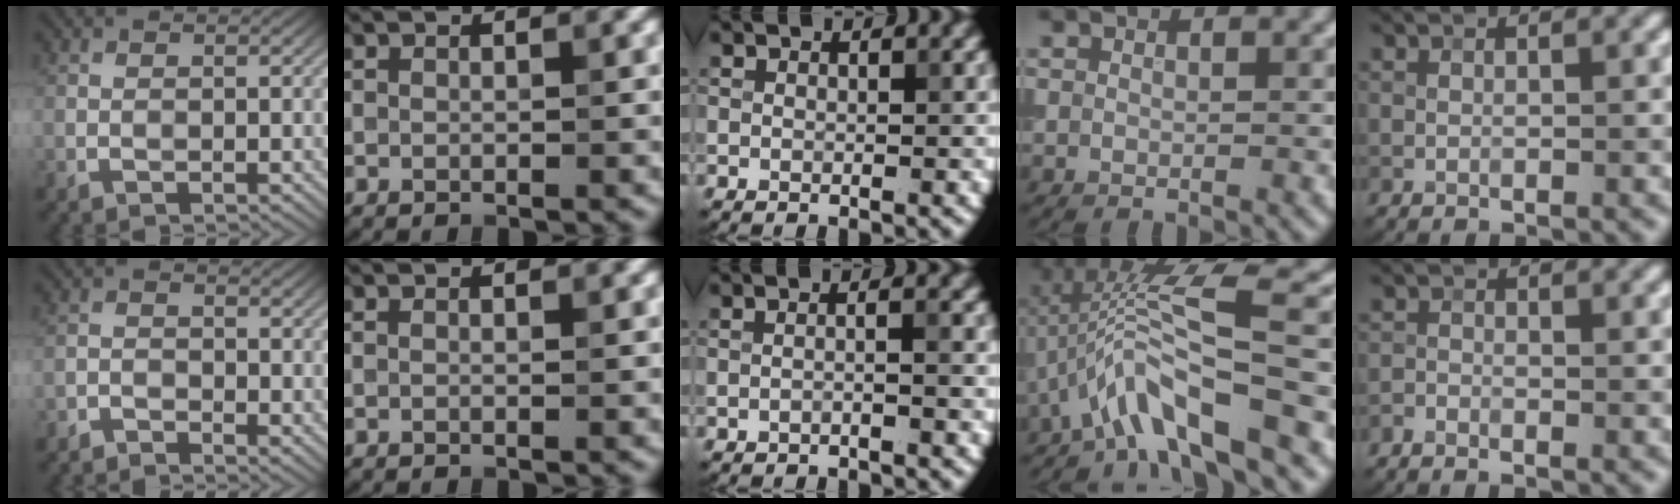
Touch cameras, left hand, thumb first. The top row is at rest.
{"thumb": {"total": 1.8, "force": [-1.7, 0.5, 0.6], "torque": [-0.013, -0.002, -0.037]}, "middle": {"total": 1.5, "force": [-0.4, 0.4, 1.4], "torque": [-0.017, -0.003, -0.023]}, "ring": {"total": 9.2, "force": [-2.1, 1.9, 8.7], "torque": [-0.151, 0.018, -0.044]}, "little": {"total": 0.9, "force": [-0.8, 0.2, 0.4], "torque": [-0.011, 0.002, -0.018]}}